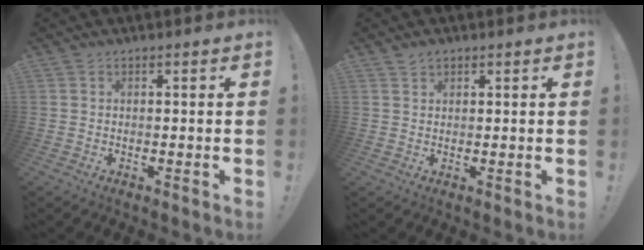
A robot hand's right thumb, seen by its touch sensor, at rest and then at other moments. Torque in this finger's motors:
{"motor_torque": [0.01, 0.25, -0.10, 0.07, 0.00]}